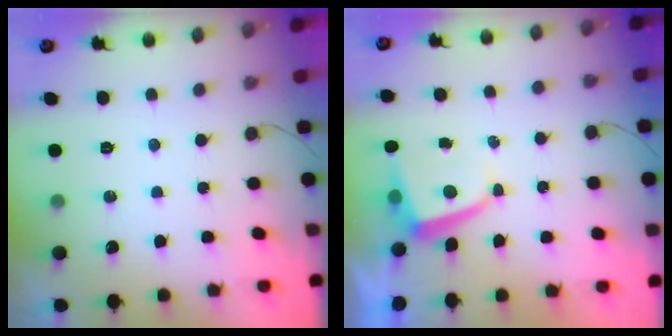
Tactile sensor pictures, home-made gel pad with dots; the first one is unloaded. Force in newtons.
{"total": 2.7, "press": 2.6, "slide": 0.4}